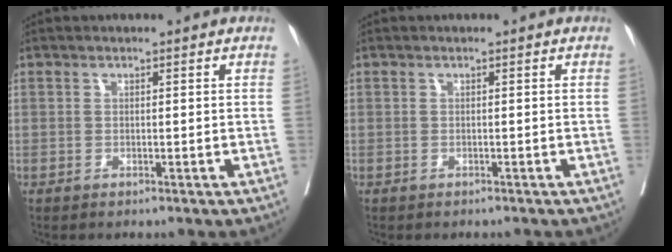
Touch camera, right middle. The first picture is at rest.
{"total": 0.7, "force": [-0.6, 0.2, 0.1], "torque": [-0.004, -0.001, -0.012]}